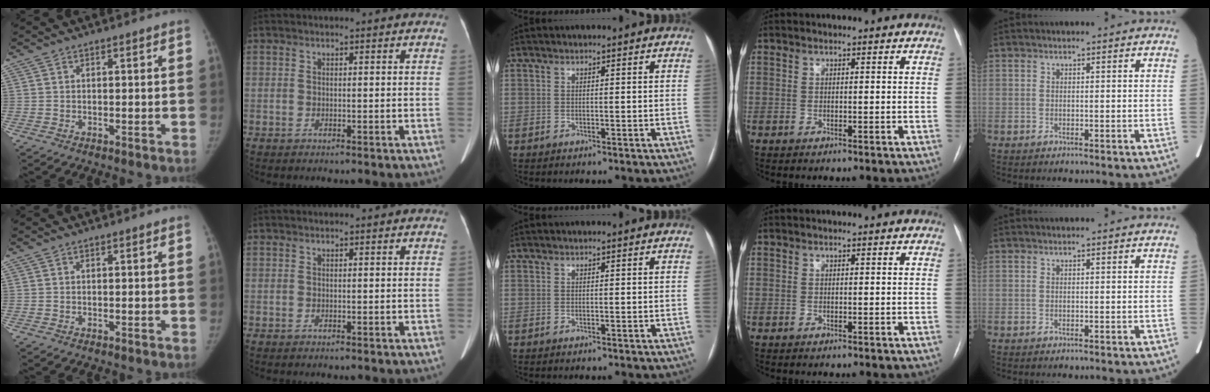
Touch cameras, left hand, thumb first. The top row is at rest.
{}